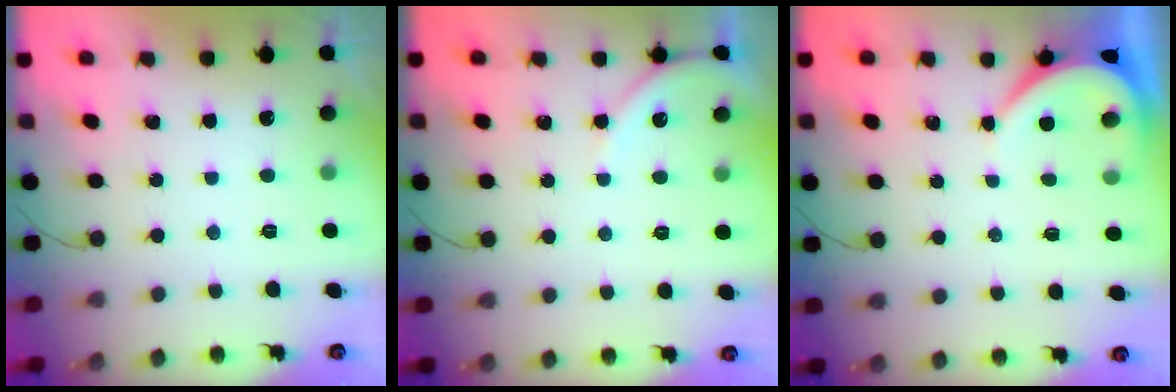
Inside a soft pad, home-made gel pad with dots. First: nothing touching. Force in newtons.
{"total": 4.9, "press": 4.8, "slide": 0.6}
{"total": 4.2, "press": 4.2, "slide": 0.5}